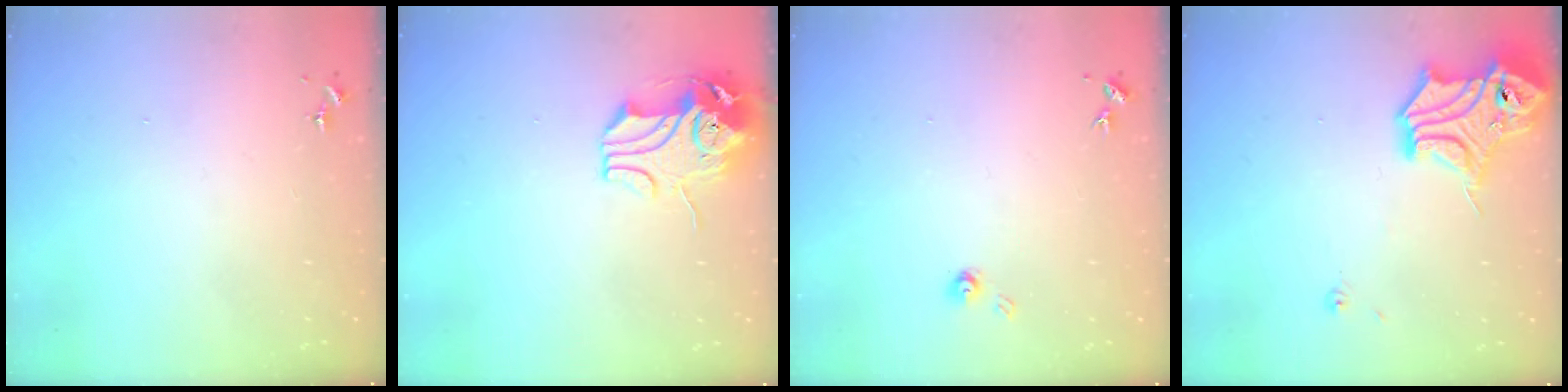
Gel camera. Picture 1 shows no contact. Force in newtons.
{"total": 10.6, "press": 10.5, "slide": 1.9}
{"total": 4.1, "press": 4.1, "slide": 0.4}
{"total": 15.5, "press": 15.4, "slide": 1.8}